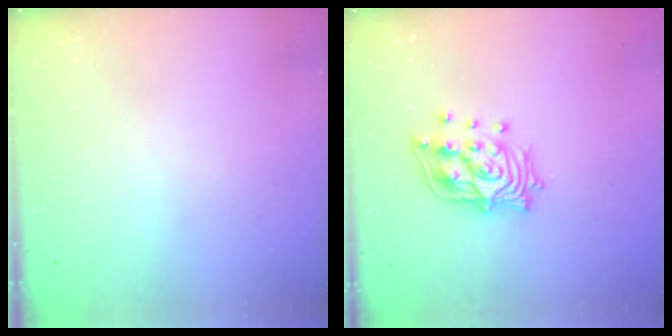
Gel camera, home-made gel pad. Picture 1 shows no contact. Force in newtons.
{"total": 14.0, "press": 13.9, "slide": 1.7}